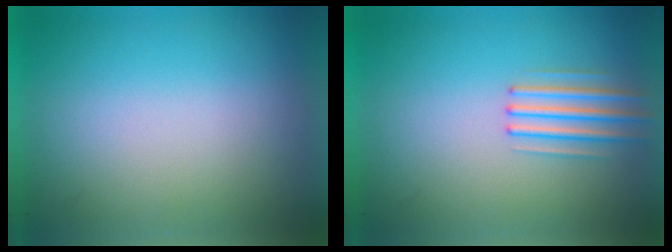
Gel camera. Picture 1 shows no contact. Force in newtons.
{"total": 2.3}